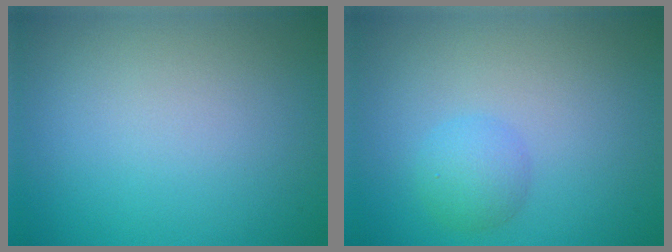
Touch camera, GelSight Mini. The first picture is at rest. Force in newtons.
{"total": 2.1, "press": 2.1, "slide": 0.1}